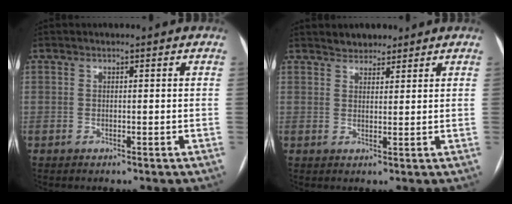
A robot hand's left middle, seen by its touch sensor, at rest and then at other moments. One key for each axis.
{"total": 2.8, "fx": 2.4, "fy": 1.4, "fz": 0.3, "tx": -0.007, "ty": 0.010, "tz": 0.037}